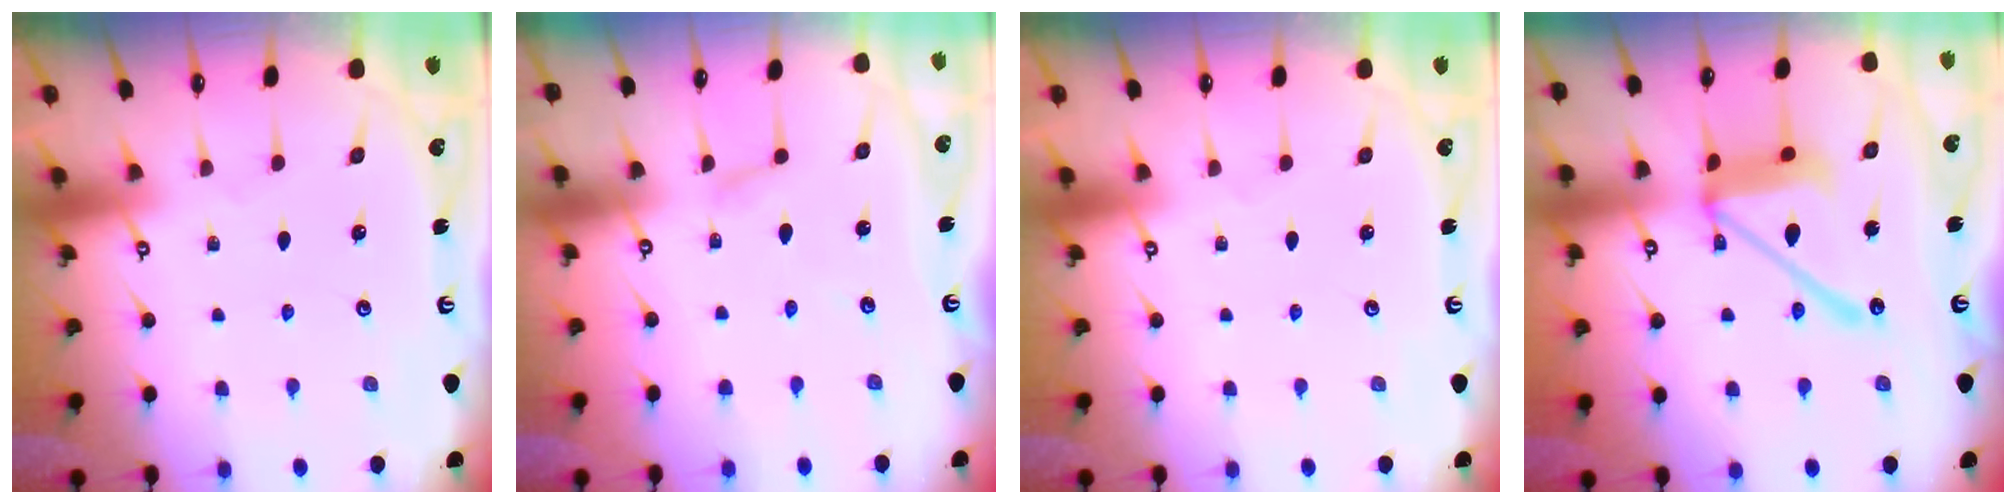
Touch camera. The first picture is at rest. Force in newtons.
{"total": 2.5, "press": 2.5, "slide": 0.1}
{"total": 0.0}
{"total": 15.9, "press": 15.8, "slide": 1.4}